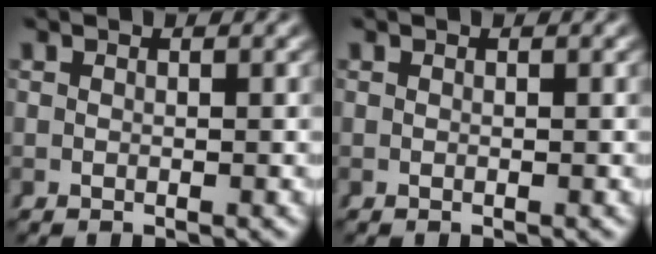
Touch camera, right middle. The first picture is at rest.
{"total": 0.0}